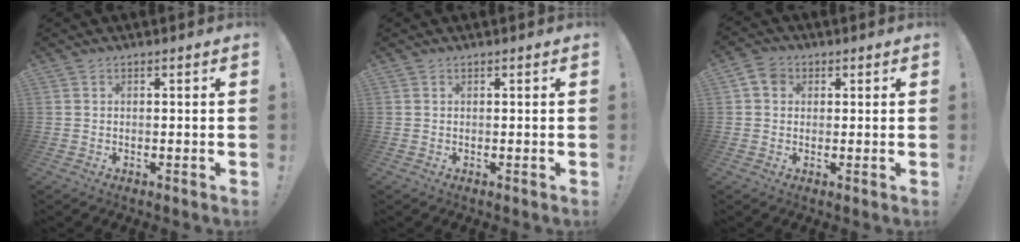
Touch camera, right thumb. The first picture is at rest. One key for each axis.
{"total": 0.0}
{"total": 4.7, "fx": 1.4, "fy": 3.9, "fz": 2.2, "tx": -0.031, "ty": 0.005, "tz": 0.027}